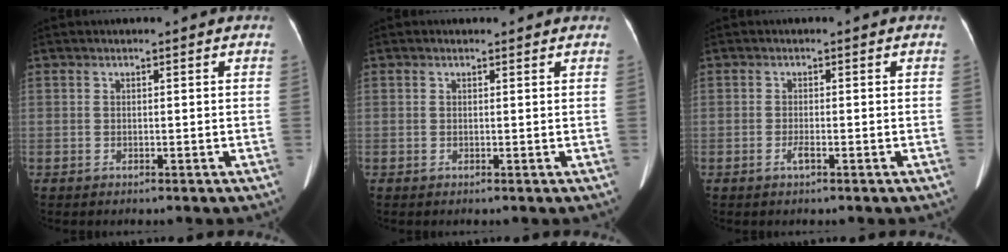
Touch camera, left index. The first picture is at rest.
{"total": 0.9, "force": [0.8, 0.4, 0.1], "torque": [-0.012, 0.003, 0.006]}
{"total": 1.1, "force": [-0.7, 0.0, 0.9], "torque": [-0.024, -0.002, -0.012]}